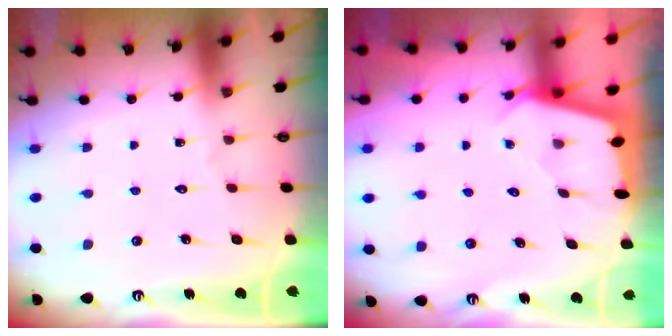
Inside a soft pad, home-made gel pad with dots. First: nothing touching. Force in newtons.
{"total": 2.4, "press": 2.4, "slide": 0.3}